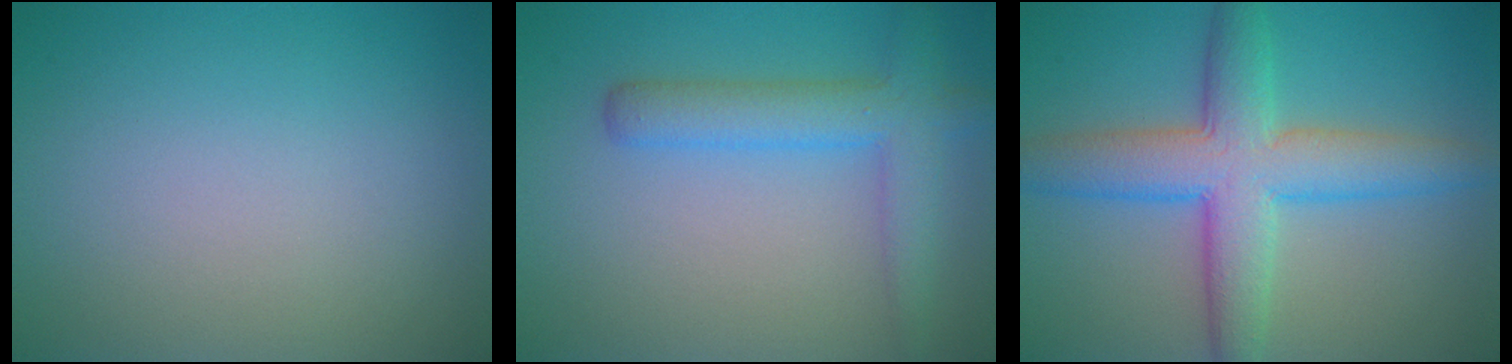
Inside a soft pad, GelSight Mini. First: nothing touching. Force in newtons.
{"total": 4.2, "press": 4.2, "slide": 0.2}
{"total": 7.4, "press": 7.4, "slide": 0.1}